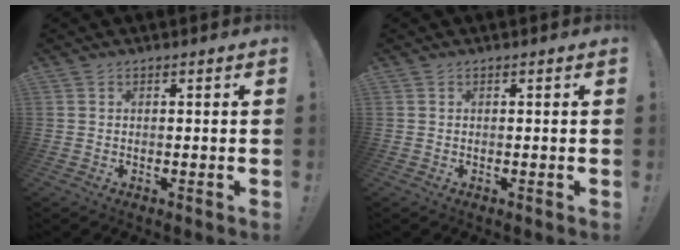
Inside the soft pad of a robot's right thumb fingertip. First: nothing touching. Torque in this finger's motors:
{"motor_torque": [-0.08, 0.08, 0.03, -0.05, 0.00]}